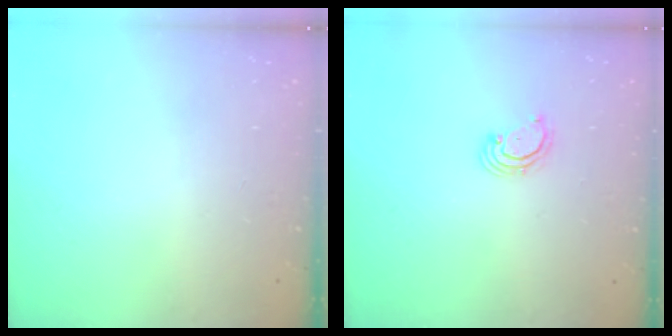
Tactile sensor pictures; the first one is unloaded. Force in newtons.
{"total": 2.7, "press": 2.7, "slide": 0.3}